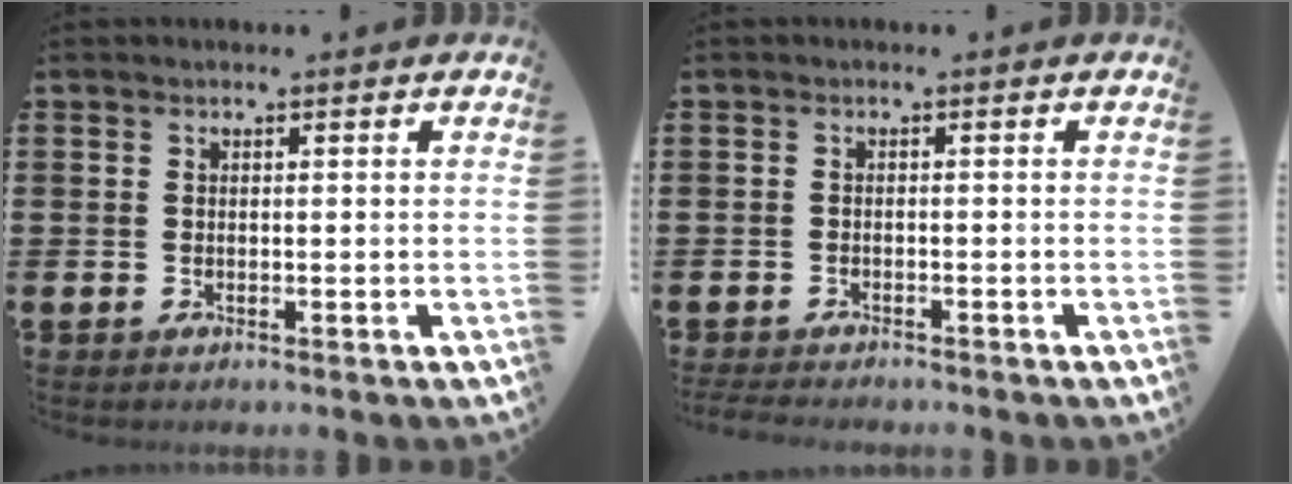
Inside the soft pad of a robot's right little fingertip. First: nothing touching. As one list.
[{"total": 1.1, "force": [-1.0, 0.1, 0.2], "torque": [-0.007, 0.000, -0.021]}]